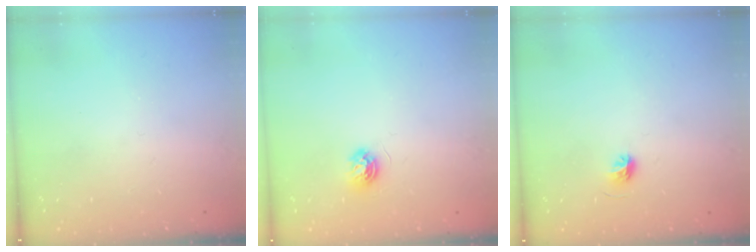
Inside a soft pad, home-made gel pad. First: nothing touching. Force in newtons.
{"total": 4.8, "press": 4.8, "slide": 0.6}
{"total": 4.2, "press": 3.9, "slide": 1.4}